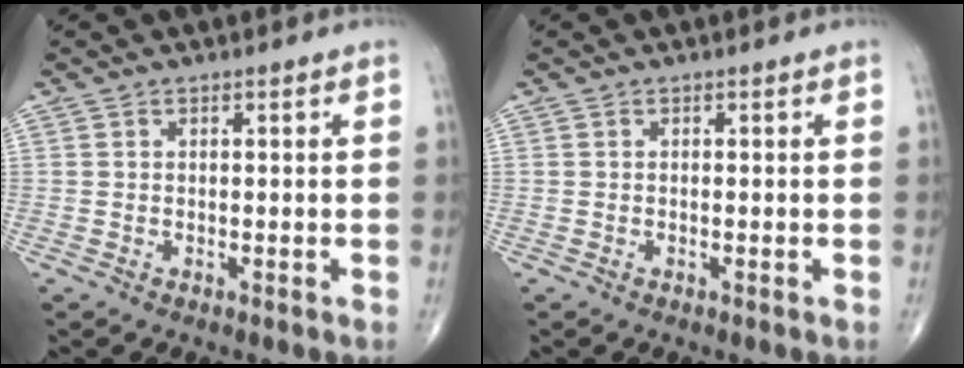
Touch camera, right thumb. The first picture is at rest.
{"total": 0.0}